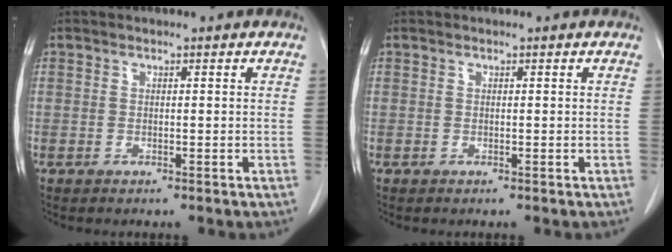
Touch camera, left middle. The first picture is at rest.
{"total": 0.0}